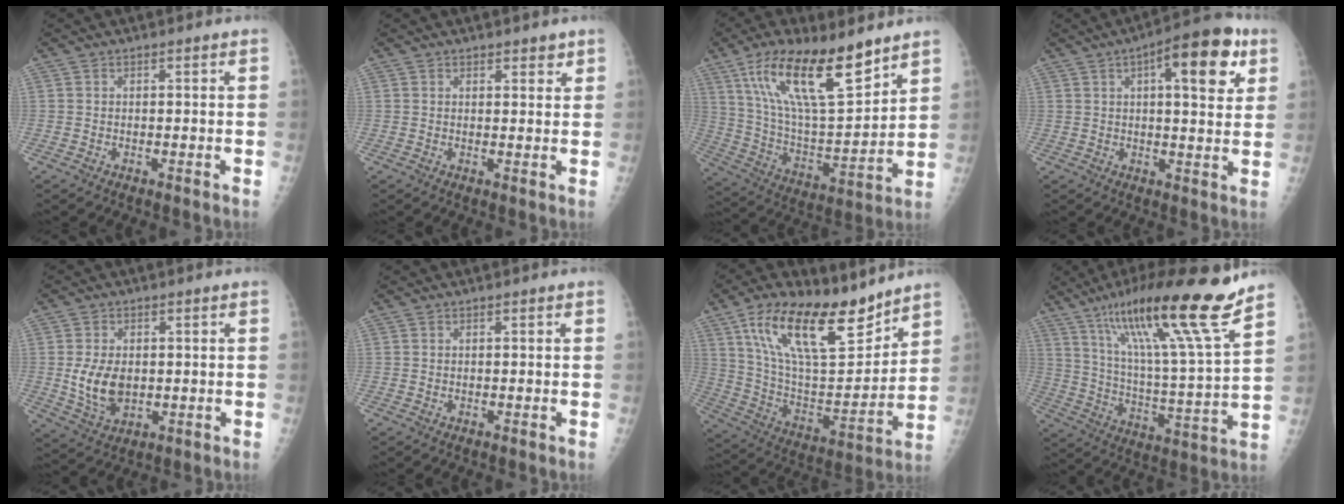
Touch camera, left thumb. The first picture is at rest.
{"total": 2.1, "force": [1.6, 1.1, 0.9], "torque": [0.004, -0.009, 0.019]}
{"total": 21.8, "force": [13.3, 6.9, 15.8], "torque": [-0.263, -0.054, 0.248]}
{"total": 14.3, "force": [5.7, 5.1, 12.0], "torque": [-0.137, -0.002, 0.070]}
{"total": 8.4, "force": [0.0, 5.6, 6.3], "torque": [-0.105, -0.009, 0.012]}
{"total": 0.0}
{"total": 23.3, "force": [15.1, 9.0, 15.3], "torque": [-0.233, -0.059, 0.272]}
{"total": 23.5, "force": [15.9, 1.3, 17.2], "torque": [-0.269, -0.060, 0.272]}